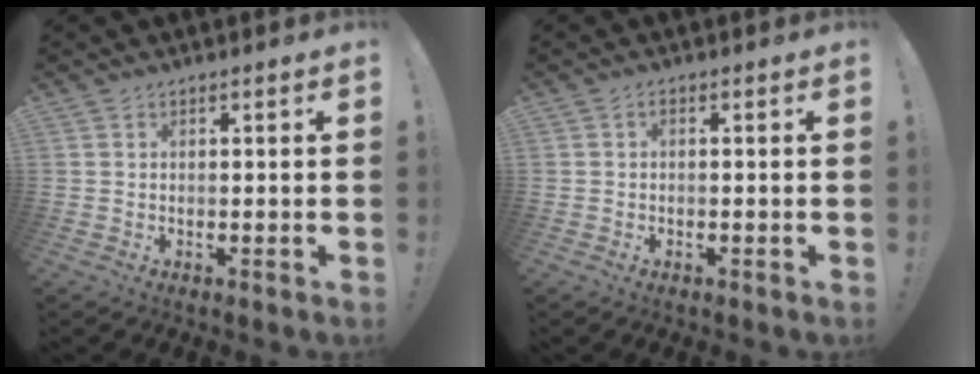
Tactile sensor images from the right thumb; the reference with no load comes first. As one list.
[{"total": 1.0, "force": [-0.5, 0.2, 0.9], "torque": [-0.016, 0.003, -0.009]}]